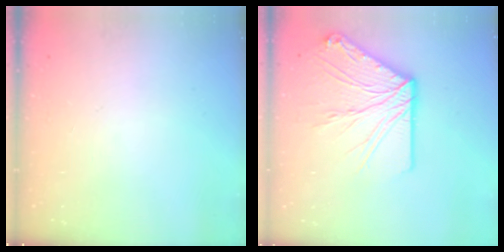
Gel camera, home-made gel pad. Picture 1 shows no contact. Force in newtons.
{"total": 16.9, "press": 16.7, "slide": 2.1}